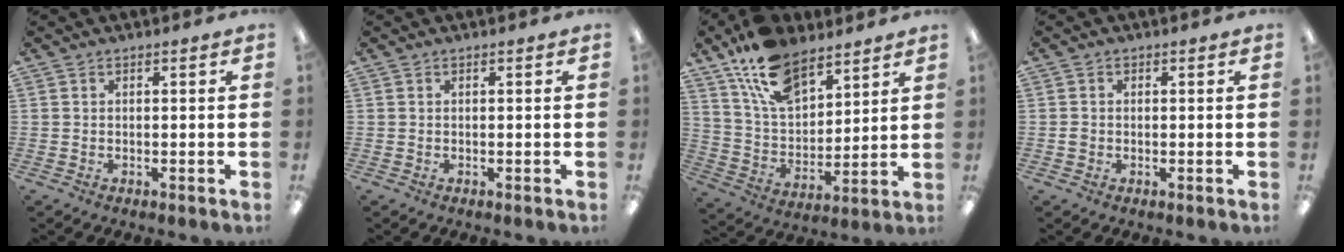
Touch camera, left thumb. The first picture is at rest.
{"total": 0.0}
{"total": 16.1, "force": [11.1, 8.2, 8.2], "torque": [-0.158, -0.048, 0.207]}
{"total": 1.0, "force": [-0.2, 1.0, 0.3], "torque": [-0.004, 0.005, -0.005]}